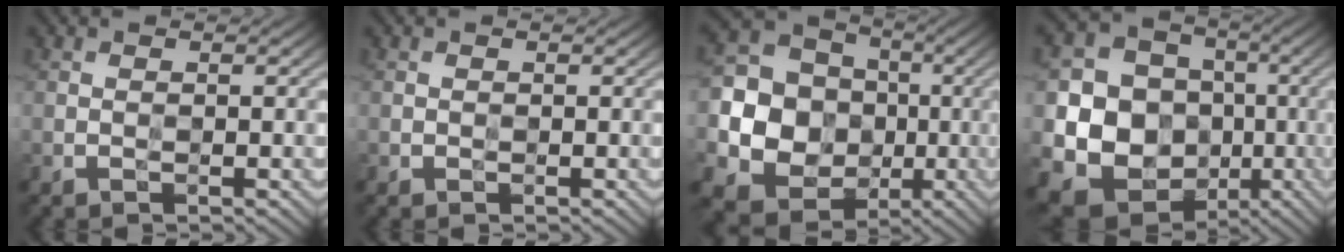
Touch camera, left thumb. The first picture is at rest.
{"total": 0.6, "force": [0.0, 0.6, -0.1], "torque": [0.000, -0.004, -0.001]}
{"total": 16.6, "force": [-2.4, 15.1, 6.5], "torque": [-0.202, -0.012, -0.055]}
{"total": 15.5, "force": [-3.1, 13.6, 6.7], "torque": [-0.166, -0.033, -0.070]}